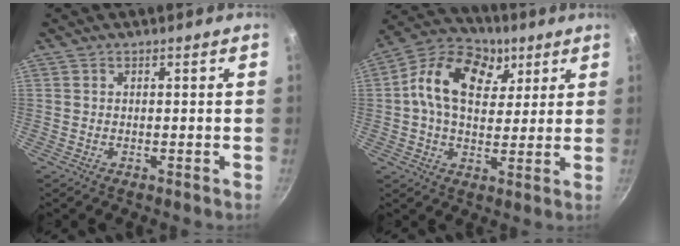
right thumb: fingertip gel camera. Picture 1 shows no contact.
{"total": 16.2, "force": [5.1, 11.1, 10.7], "torque": [-0.155, 0.001, 0.066]}